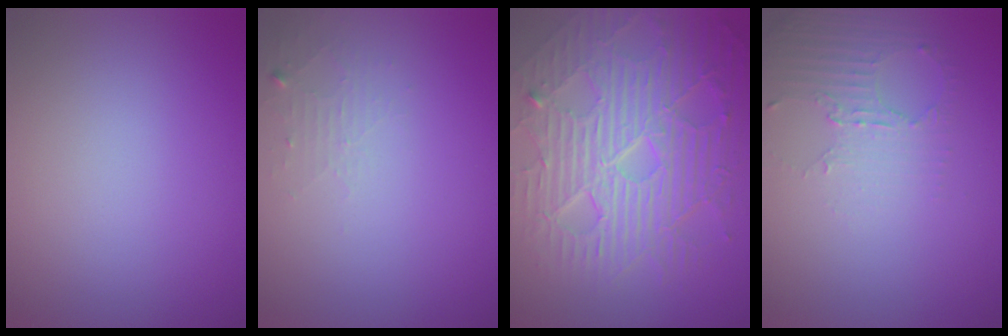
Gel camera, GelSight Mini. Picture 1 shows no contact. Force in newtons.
{"total": 1.3, "press": 1.3, "slide": 0.2}
{"total": 10.2, "press": 6.6, "slide": 7.8}
{"total": 2.6, "press": 2.0, "slide": 1.7}